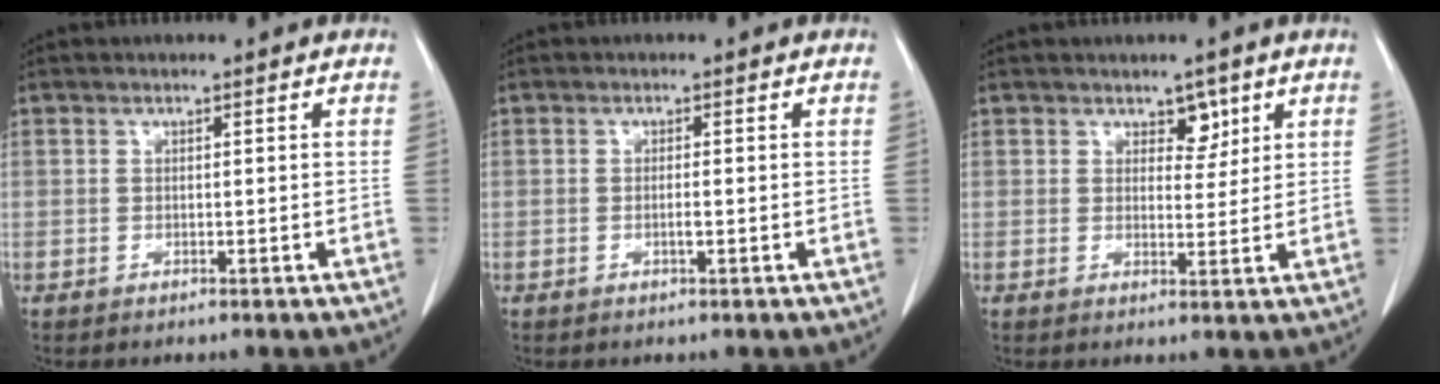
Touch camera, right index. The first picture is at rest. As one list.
[{"total": 1.1, "force": [-0.3, 0.1, 1.0], "torque": [-0.022, -0.001, -0.006]}, {"total": 3.0, "force": [1.8, 1.8, 1.6], "torque": [-0.014, -0.002, 0.028]}]